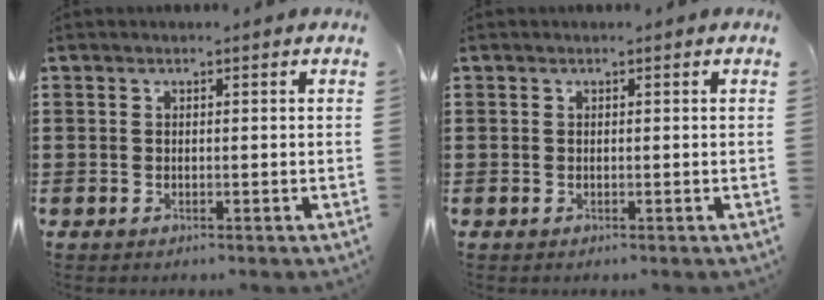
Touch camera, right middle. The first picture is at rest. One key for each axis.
{"total": 0.0}